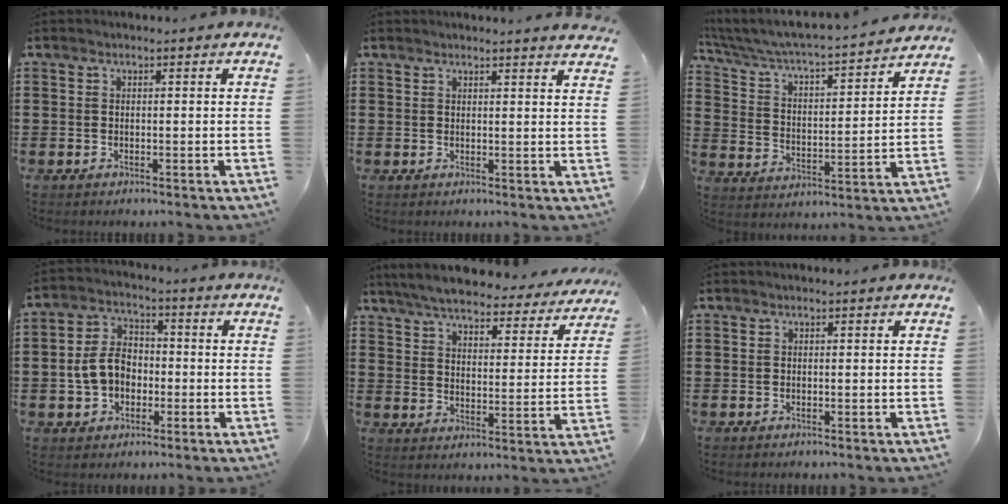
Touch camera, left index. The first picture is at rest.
{"total": 1.8, "force": [1.7, -0.3, 0.5], "torque": [-0.012, -0.003, 0.033]}
{"total": 4.2, "force": [3.9, 0.4, 1.5], "torque": [-0.053, -0.039, 0.055]}
{"total": 6.8, "force": [-1.1, 5.2, 4.3], "torque": [-0.108, 0.009, -0.027]}
{"total": 6.1, "force": [5.8, 0.5, 1.8], "torque": [-0.063, -0.037, 0.099]}
{"total": 0.0}